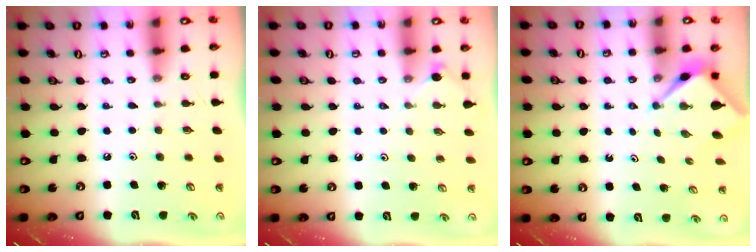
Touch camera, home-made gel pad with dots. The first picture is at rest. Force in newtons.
{"total": 2.2, "press": 2.2, "slide": 0.4}
{"total": 2.6, "press": 2.6, "slide": 0.1}